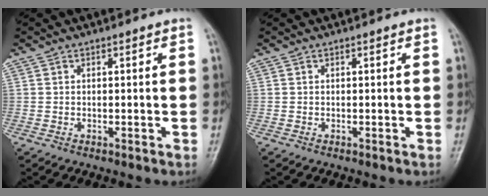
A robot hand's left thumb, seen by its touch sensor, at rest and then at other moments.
{"total": 0.0}